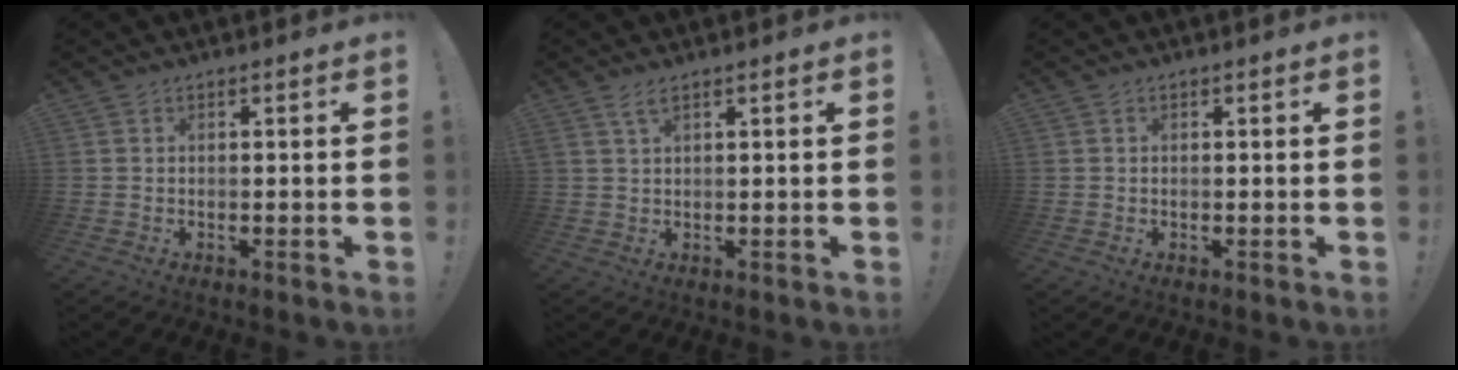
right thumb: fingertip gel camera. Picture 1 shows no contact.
{"total": 2.5, "force": [1.6, 0.4, 1.9], "torque": [-0.041, 0.001, 0.029]}
{"total": 1.7, "force": [0.6, 1.6, 0.0], "torque": [0.013, -0.006, 0.008]}